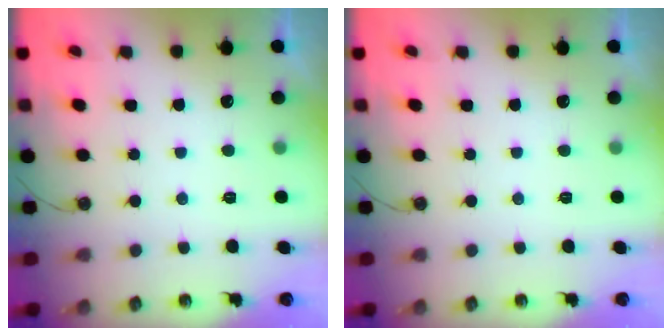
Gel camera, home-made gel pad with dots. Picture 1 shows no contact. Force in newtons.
{"total": 0.0}